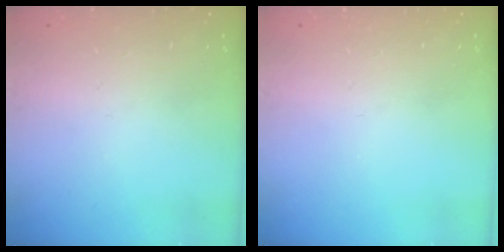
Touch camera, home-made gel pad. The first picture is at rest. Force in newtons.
{"total": 0.0}